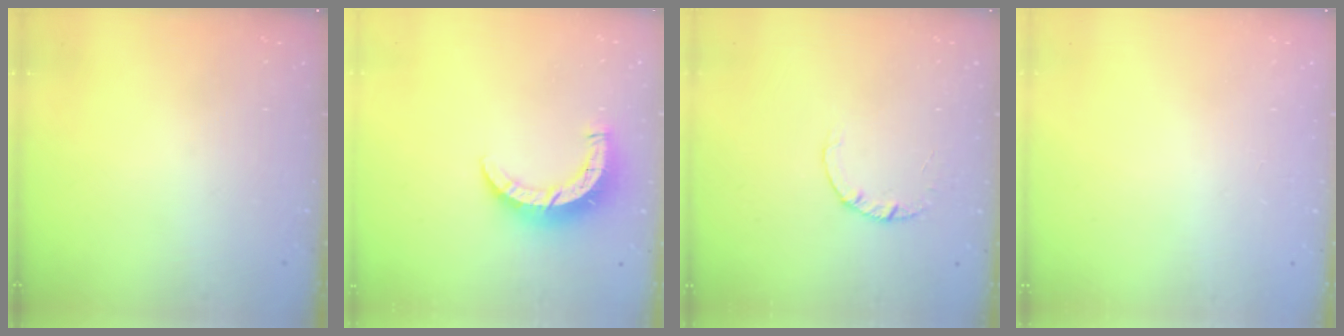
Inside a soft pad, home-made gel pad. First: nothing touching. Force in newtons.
{"total": 7.8, "press": 7.8, "slide": 0.6}
{"total": 1.8, "press": 1.8, "slide": 0.1}
{"total": 2.6, "press": 2.6, "slide": 0.2}